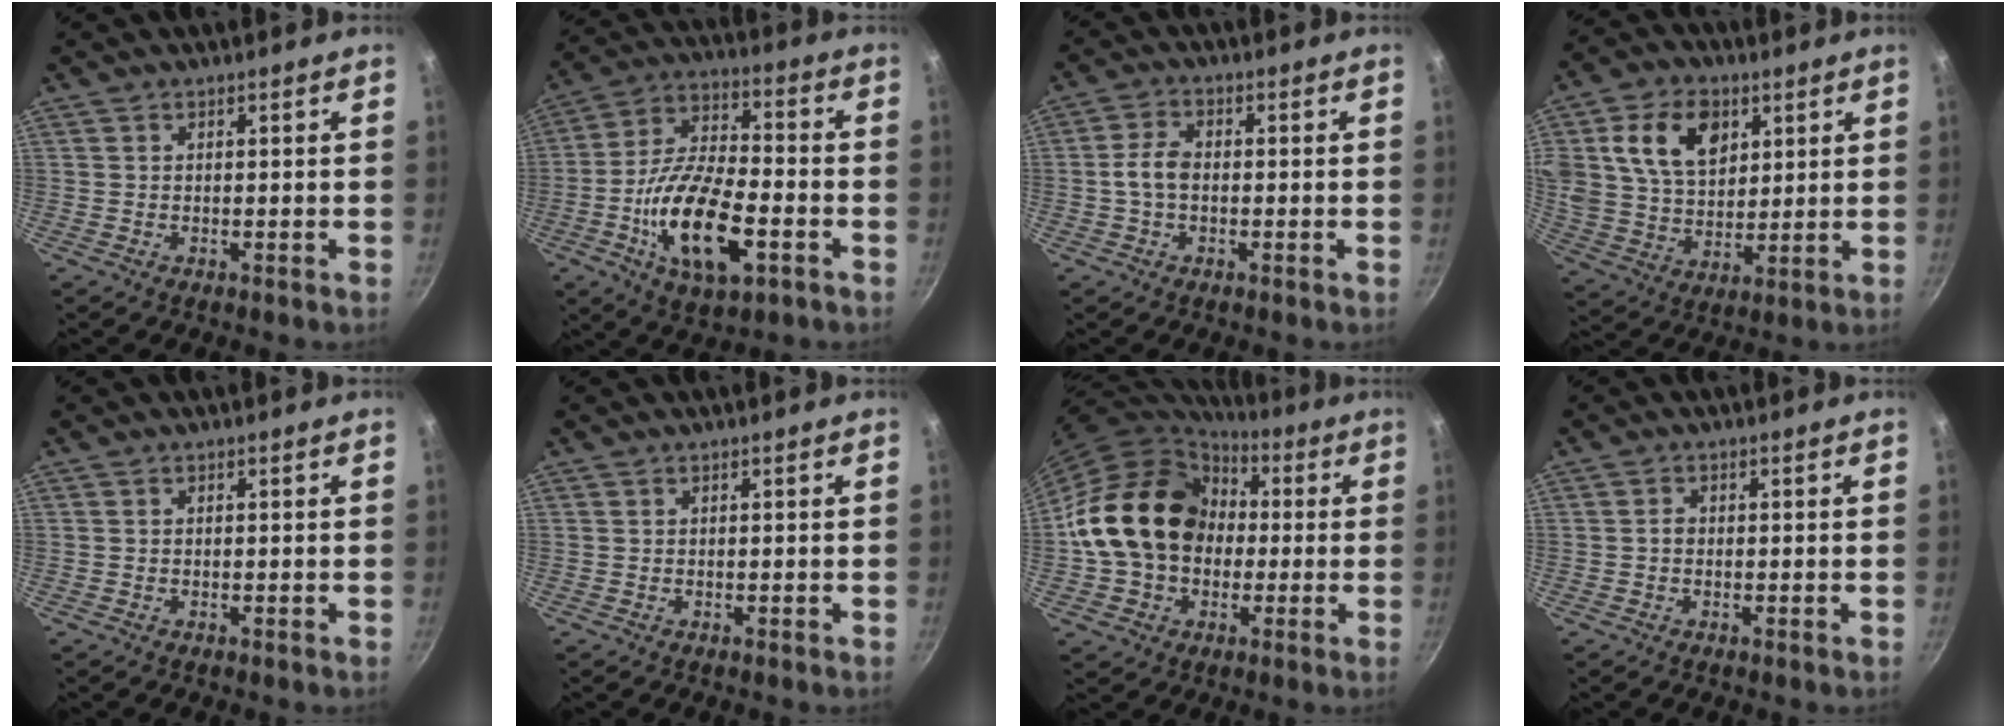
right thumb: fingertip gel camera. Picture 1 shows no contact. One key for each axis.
{"total": 18.6, "fx": -6.0, "fy": 8.2, "fz": 15.6, "tx": -0.281, "ty": 0.027, "tz": -0.112}
{"total": 4.5, "fx": -0.5, "fy": 2.8, "fz": 3.5, "tx": -0.070, "ty": 0.020, "tz": -0.015}
{"total": 15.4, "fx": 5.4, "fy": 10.8, "fz": 9.5, "tx": -0.146, "ty": -0.009, "tz": 0.099}
{"total": 0.0}
{"total": 0.0}
{"total": 19.7, "fx": 0.8, "fy": 15.7, "fz": 11.9, "tx": -0.184, "ty": 0.044, "tz": 0.010}
{"total": 1.2, "fx": -0.2, "fy": 0.9, "fz": 0.7, "tx": -0.012, "ty": 0.007, "tz": -0.005}